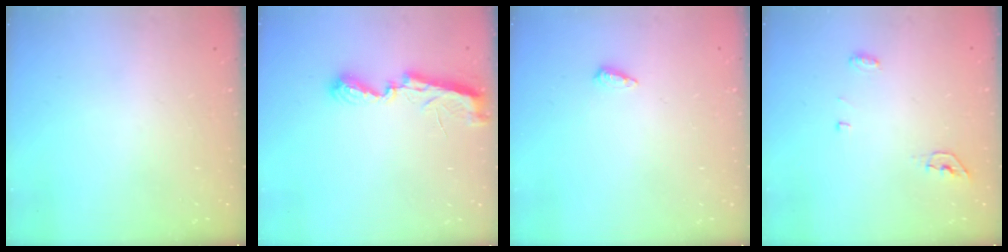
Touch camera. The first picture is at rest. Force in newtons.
{"total": 7.2, "press": 7.2, "slide": 0.1}
{"total": 3.4, "press": 3.3, "slide": 0.5}
{"total": 4.3, "press": 4.2, "slide": 1.0}